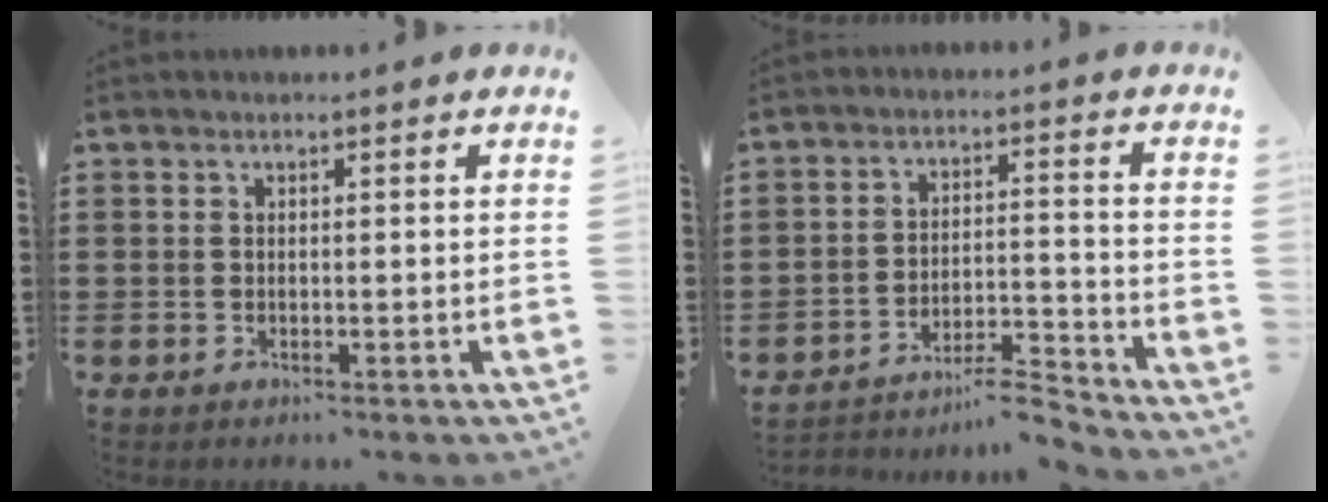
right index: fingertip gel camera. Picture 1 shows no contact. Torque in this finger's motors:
{"motor_torque": [-1.87, -0.27, -1.05, -0.21]}